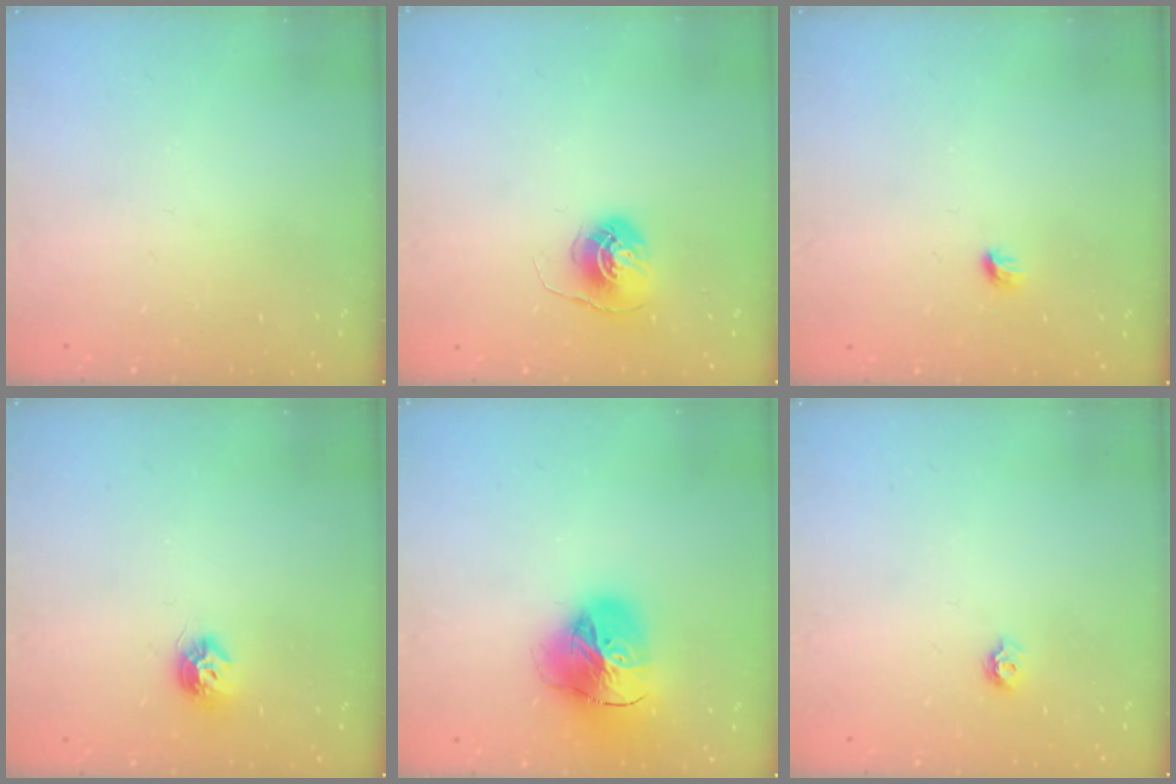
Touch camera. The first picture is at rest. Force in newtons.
{"total": 6.0, "press": 6.0, "slide": 0.4}
{"total": 3.7, "press": 3.6, "slide": 1.0}
{"total": 7.6, "press": 7.6, "slide": 0.2}
{"total": 19.8, "press": 19.6, "slide": 2.3}
{"total": 5.9, "press": 5.8, "slide": 0.7}